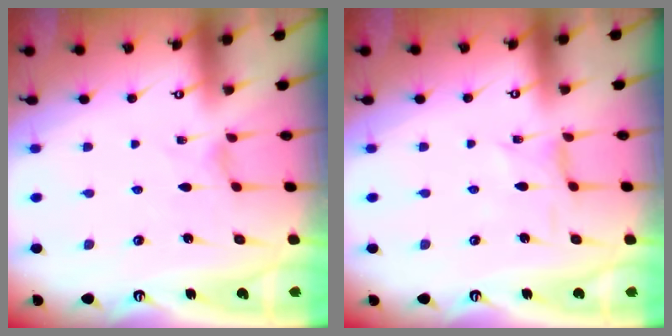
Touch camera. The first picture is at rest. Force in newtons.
{"total": 0.8, "press": 0.7, "slide": 0.2}